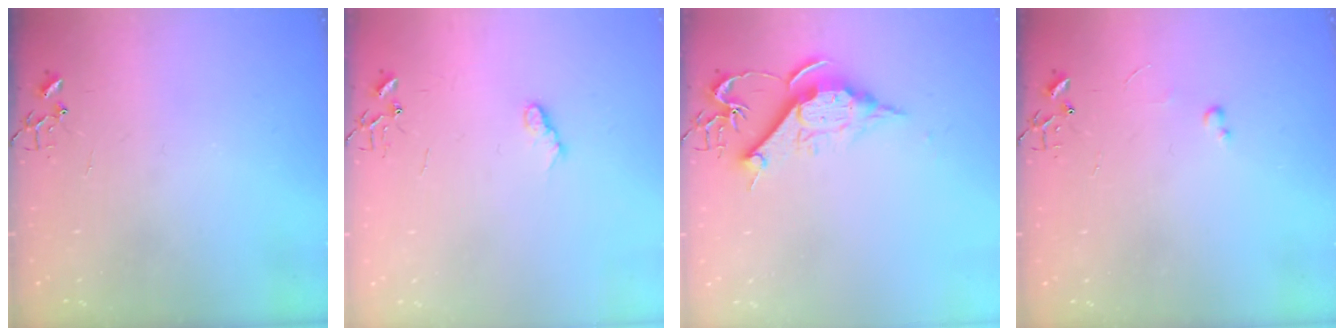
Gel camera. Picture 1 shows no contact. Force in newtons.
{"total": 7.2, "press": 7.1, "slide": 0.7}
{"total": 11.7, "press": 11.7, "slide": 0.9}
{"total": 2.6, "press": 2.6, "slide": 0.4}